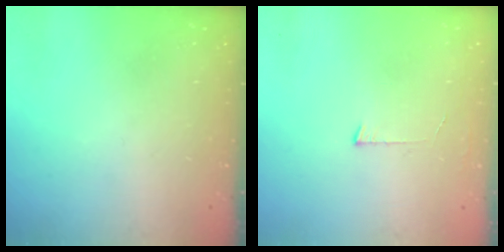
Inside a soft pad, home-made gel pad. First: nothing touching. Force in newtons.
{"total": 3.0, "press": 3.0, "slide": 0.3}